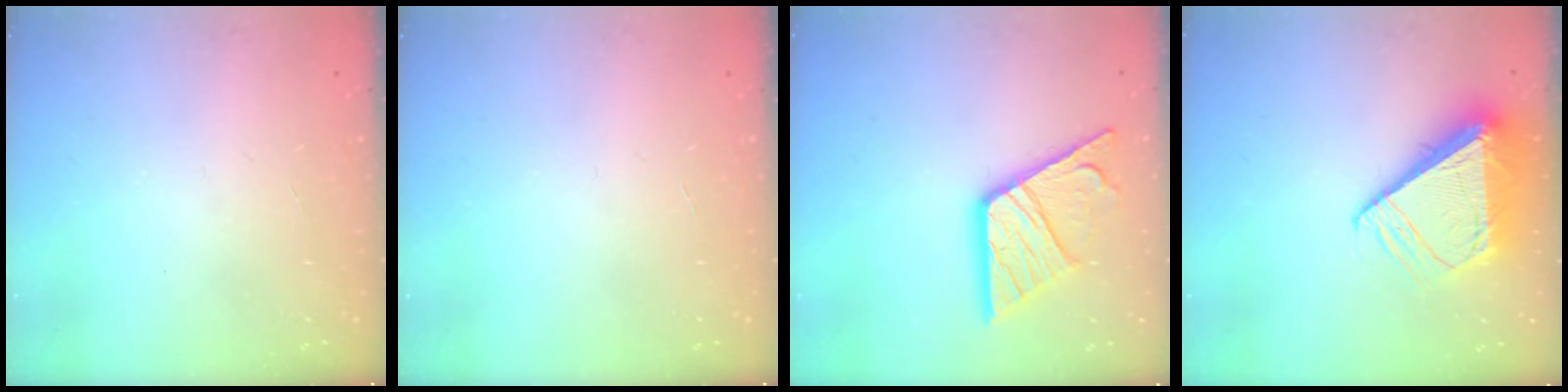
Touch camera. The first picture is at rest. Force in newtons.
{"total": 0.0}
{"total": 17.3, "press": 17.2, "slide": 1.7}
{"total": 11.4, "press": 11.3, "slide": 1.6}